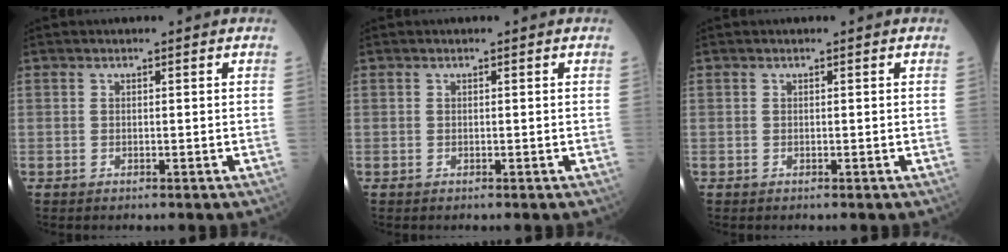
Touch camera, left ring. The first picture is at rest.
{"total": 0.0}
{"total": 0.0}